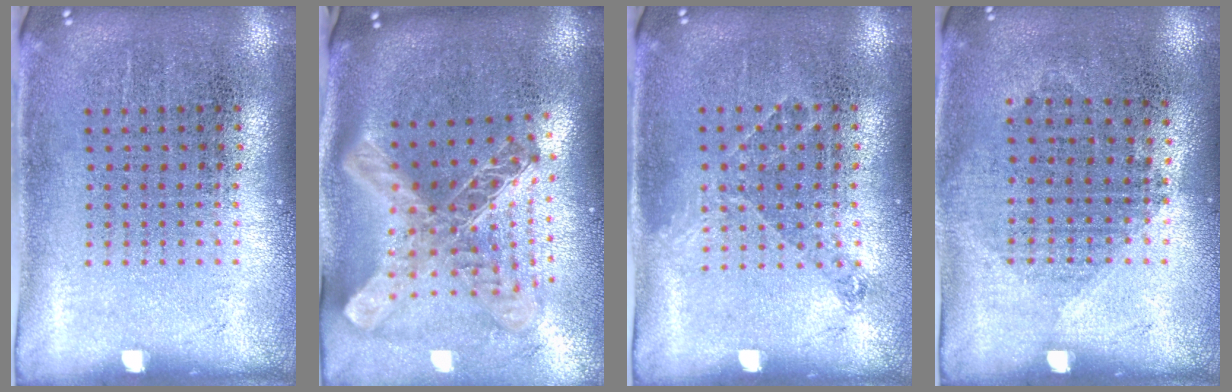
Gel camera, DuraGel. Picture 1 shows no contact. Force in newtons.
{"total": 2.8, "press": 2.1, "slide": 1.9}
{"total": 0.9, "press": 0.7, "slide": 0.5}
{"total": 1.0, "press": 0.9, "slide": 0.4}